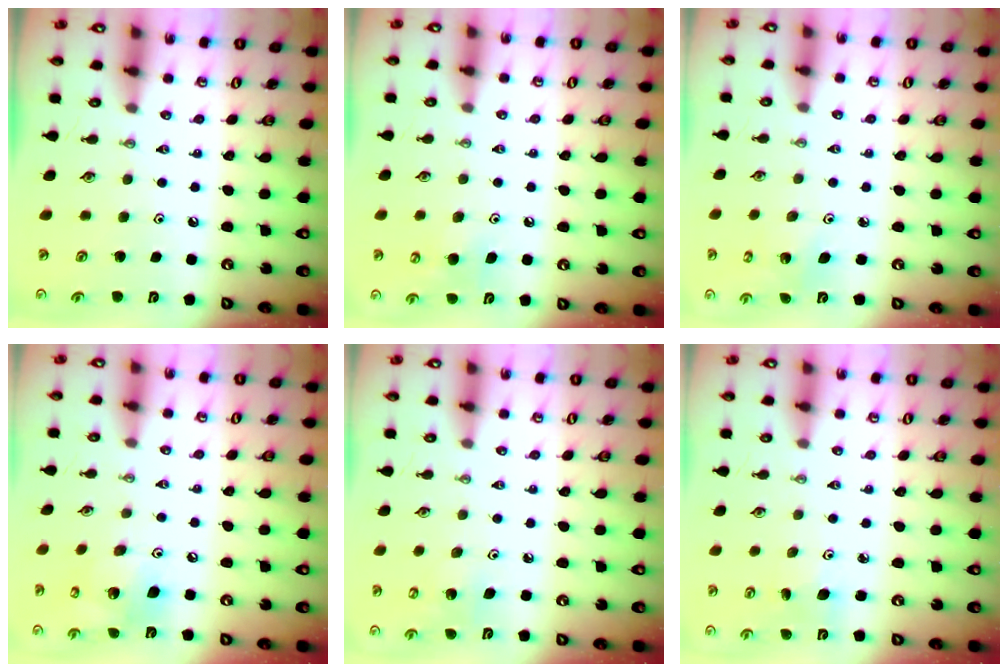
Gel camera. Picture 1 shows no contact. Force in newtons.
{"total": 7.8, "press": 7.7, "slide": 1.5}
{"total": 2.7, "press": 2.7, "slide": 0.2}
{"total": 14.4, "press": 14.1, "slide": 3.3}
{"total": 6.4, "press": 6.3, "slide": 0.6}
{"total": 5.8, "press": 5.7, "slide": 0.4}